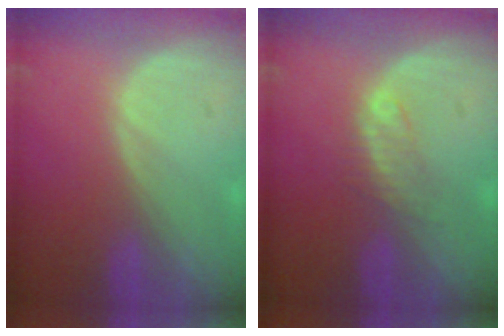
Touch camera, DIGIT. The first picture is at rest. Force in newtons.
{"total": 2.3, "press": 2.3, "slide": 0.2}